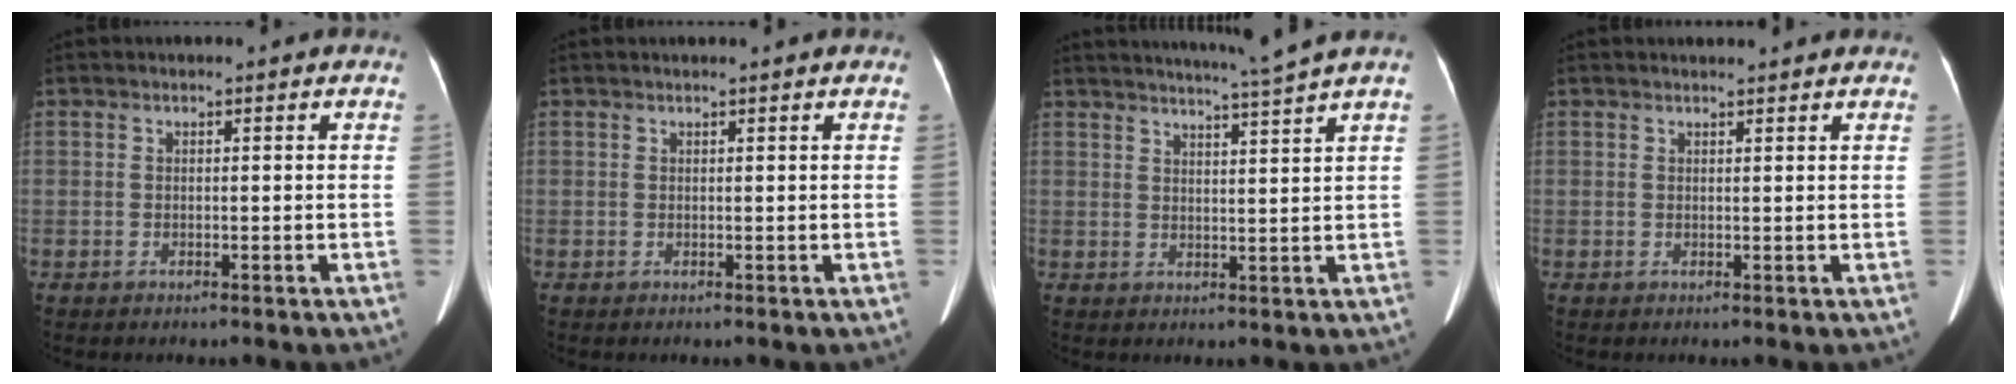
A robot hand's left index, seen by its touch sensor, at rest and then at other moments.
{"total": 1.7, "force": [1.5, -0.1, 0.7], "torque": [-0.009, 0.017, 0.023]}
{"total": 7.5, "force": [6.6, -2.3, 2.8], "torque": [-0.042, -0.014, 0.094]}
{"total": 3.4, "force": [3.3, 0.3, 0.8], "torque": [-0.014, 0.013, 0.039]}